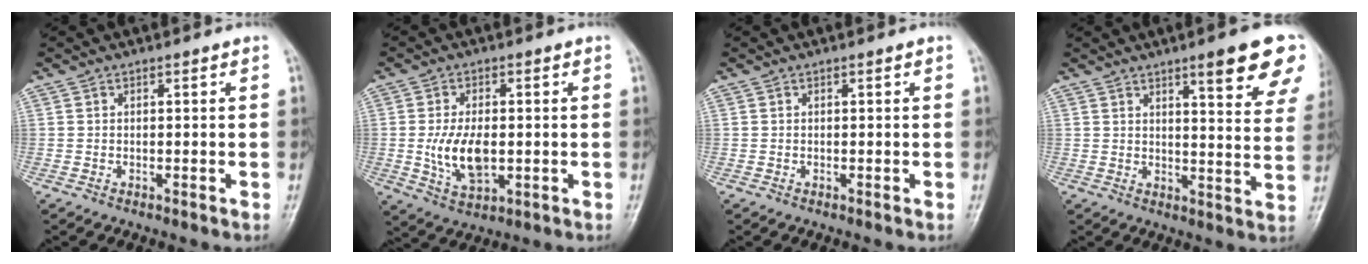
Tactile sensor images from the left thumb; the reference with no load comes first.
{"total": 8.6, "force": [-0.7, 4.8, 7.2], "torque": [-0.128, -0.008, -0.005]}
{"total": 0.0}
{"total": 13.9, "force": [8.4, 2.6, 10.7], "torque": [-0.108, -0.040, 0.102]}